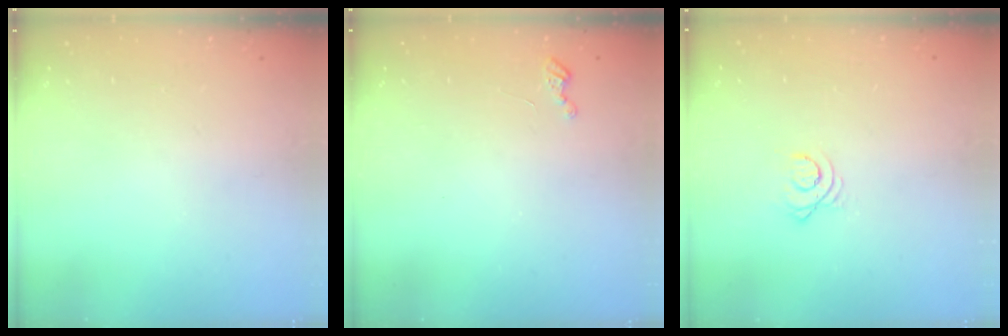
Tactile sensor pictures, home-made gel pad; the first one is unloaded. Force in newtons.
{"total": 2.7, "press": 2.7, "slide": 0.4}
{"total": 2.9, "press": 2.9, "slide": 0.4}